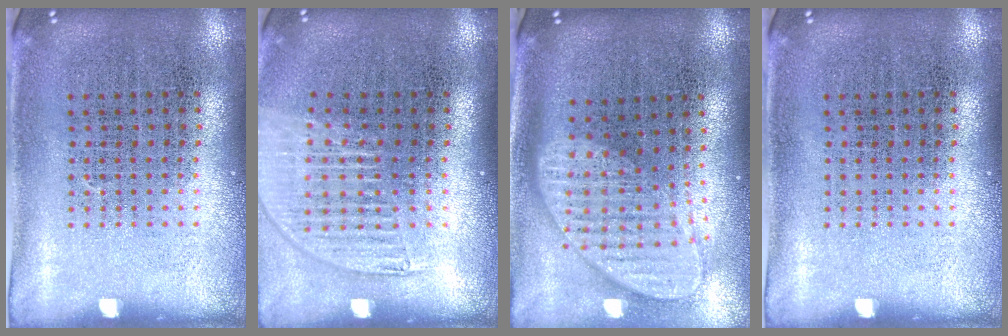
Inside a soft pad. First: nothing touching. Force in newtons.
{"total": 1.5, "press": 1.3, "slide": 0.7}
{"total": 2.0, "press": 1.6, "slide": 1.3}
{"total": 0.0}